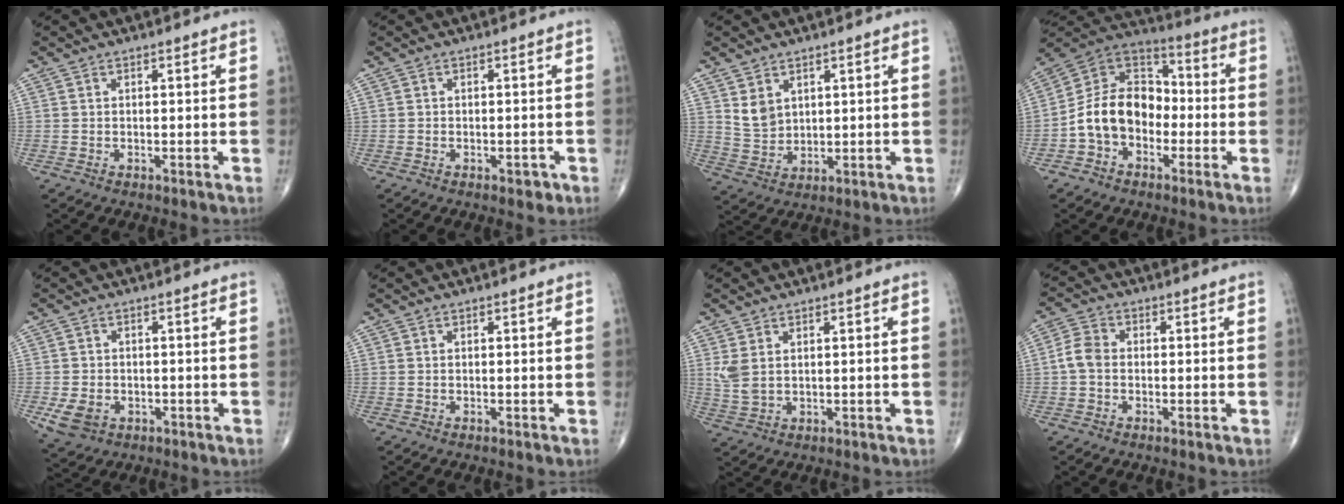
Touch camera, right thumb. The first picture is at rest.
{"total": 1.6, "force": [-0.9, 1.0, 1.0], "torque": [-0.002, 0.002, -0.012]}
{"total": 4.9, "force": [2.4, 3.5, 2.5], "torque": [-0.034, -0.019, 0.058]}
{"total": 14.4, "force": [-3.2, 10.6, 9.2], "torque": [-0.132, 0.053, -0.071]}
{"total": 5.6, "force": [-1.8, 4.3, 3.1], "torque": [-0.052, 0.002, -0.023]}
{"total": 0.0}
{"total": 3.7, "force": [1.2, 2.1, 2.8], "torque": [-0.065, -0.001, 0.034]}
{"total": 4.1, "force": [-0.5, 3.0, 2.7], "torque": [-0.054, 0.011, -0.020]}